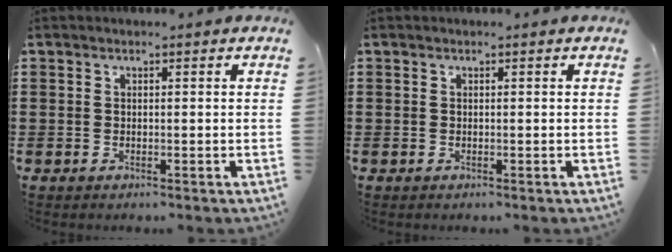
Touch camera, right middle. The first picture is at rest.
{"total": 0.0}